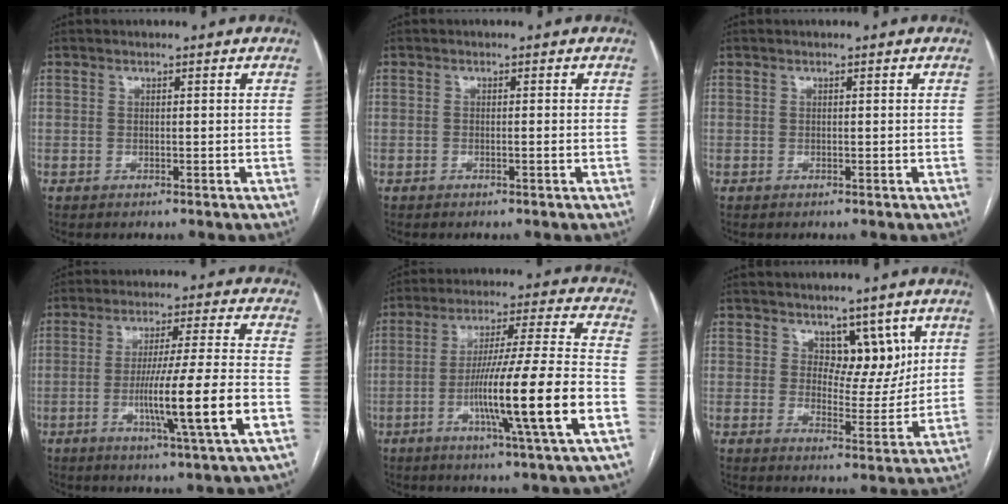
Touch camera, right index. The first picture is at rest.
{"total": 0.5, "force": [-0.2, 0.0, 0.5], "torque": [-0.008, 0.000, -0.003]}
{"total": 0.0}
{"total": 13.3, "force": [-4.0, -1.1, 12.6], "torque": [-0.221, -0.012, -0.070]}
{"total": 17.1, "force": [-5.3, -1.1, 16.3], "torque": [-0.285, -0.009, -0.093]}
{"total": 6.5, "force": [3.4, 3.7, 4.1], "torque": [-0.045, -0.003, 0.056]}